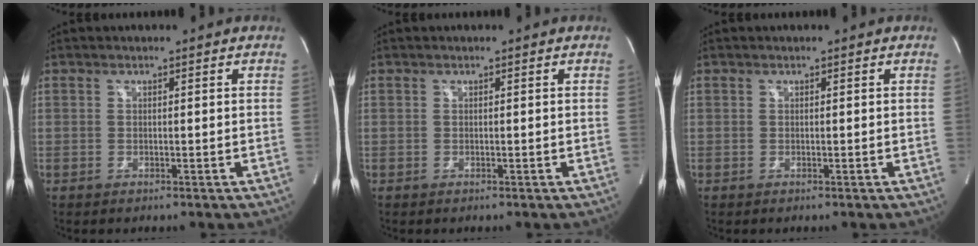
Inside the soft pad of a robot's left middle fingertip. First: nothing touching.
{"total": 0.0}
{"total": 0.0}